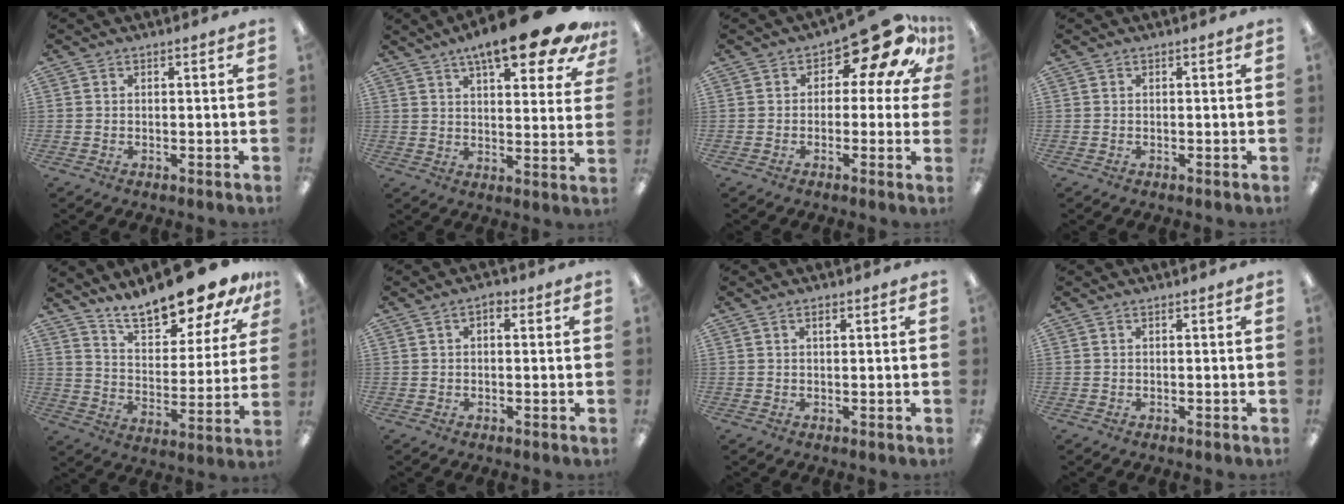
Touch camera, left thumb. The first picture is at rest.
{"total": 15.9, "force": [11.0, 4.0, 10.8], "torque": [-0.152, -0.066, 0.174]}
{"total": 14.1, "force": [8.4, 5.9, 9.6], "torque": [-0.134, -0.058, 0.138]}
{"total": 0.0}
{"total": 16.7, "force": [14.7, 4.2, 6.6], "torque": [-0.116, -0.109, 0.256]}
{"total": 2.2, "force": [0.3, 1.3, 1.7], "torque": [-0.026, 0.004, 0.002]}
{"total": 1.2, "force": [0.6, 0.5, 0.9], "torque": [-0.020, 0.003, 0.010]}
{"total": 0.0}